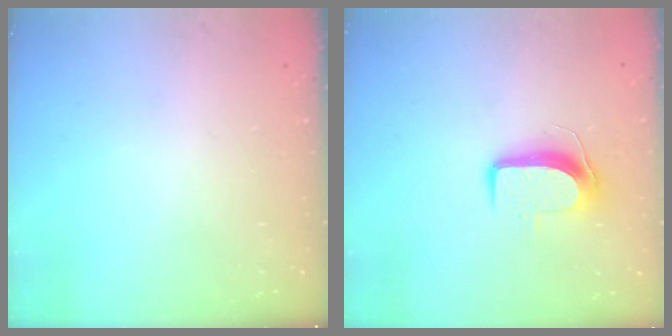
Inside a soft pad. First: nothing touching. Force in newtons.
{"total": 8.7, "press": 8.6, "slide": 0.5}